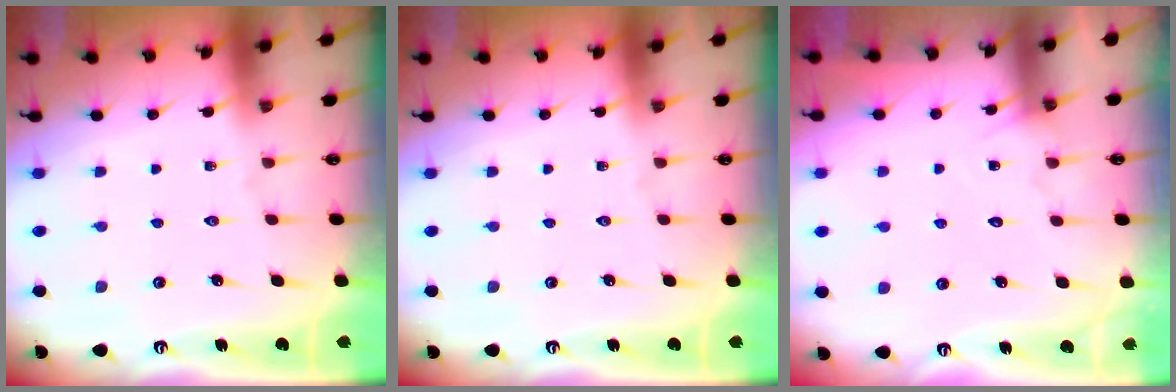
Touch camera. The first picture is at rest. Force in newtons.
{"total": 0.0}
{"total": 6.6, "press": 6.6, "slide": 0.5}